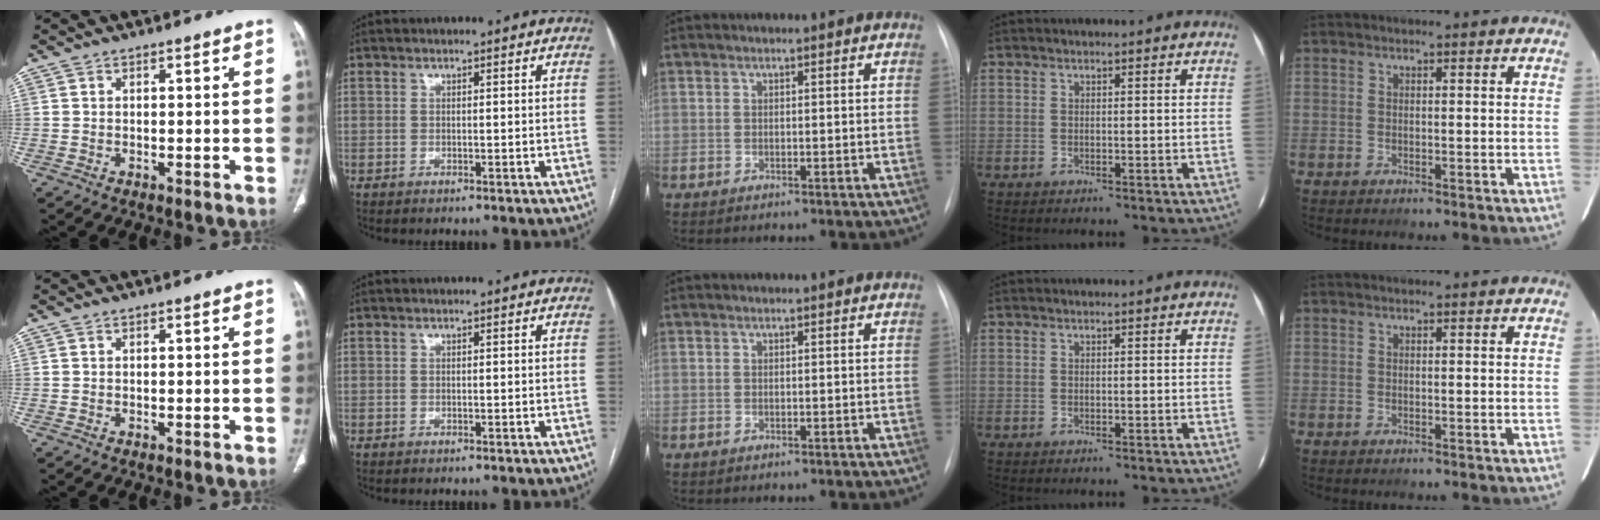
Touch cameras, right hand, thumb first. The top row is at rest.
{}